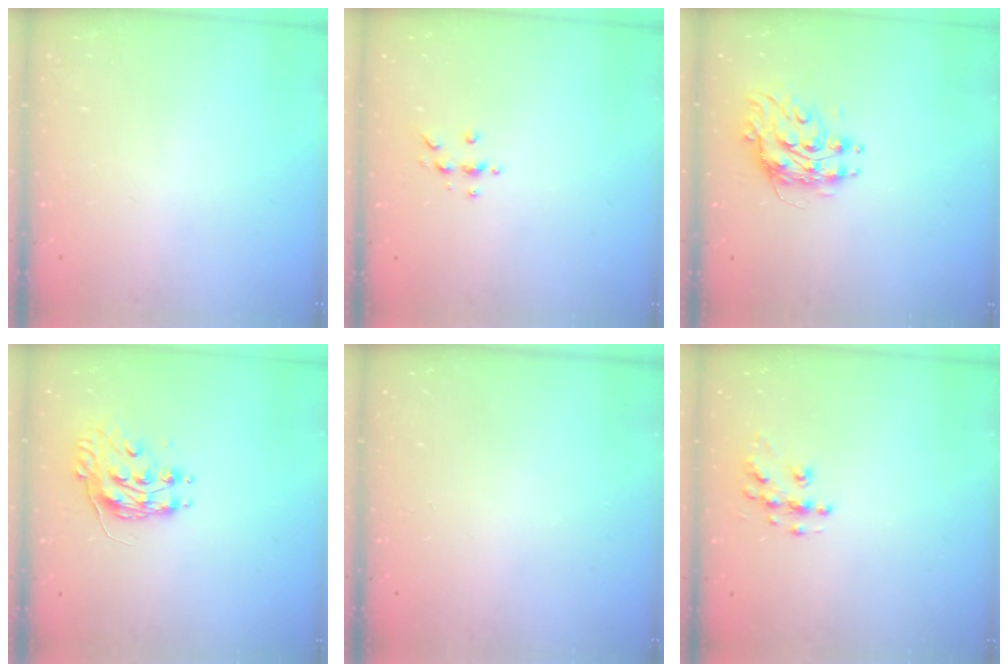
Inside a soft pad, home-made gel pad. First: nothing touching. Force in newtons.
{"total": 4.6, "press": 4.6, "slide": 0.6}
{"total": 8.1, "press": 8.1, "slide": 0.2}
{"total": 8.2, "press": 8.2, "slide": 0.3}
{"total": 0.0}
{"total": 7.3, "press": 7.3, "slide": 0.2}